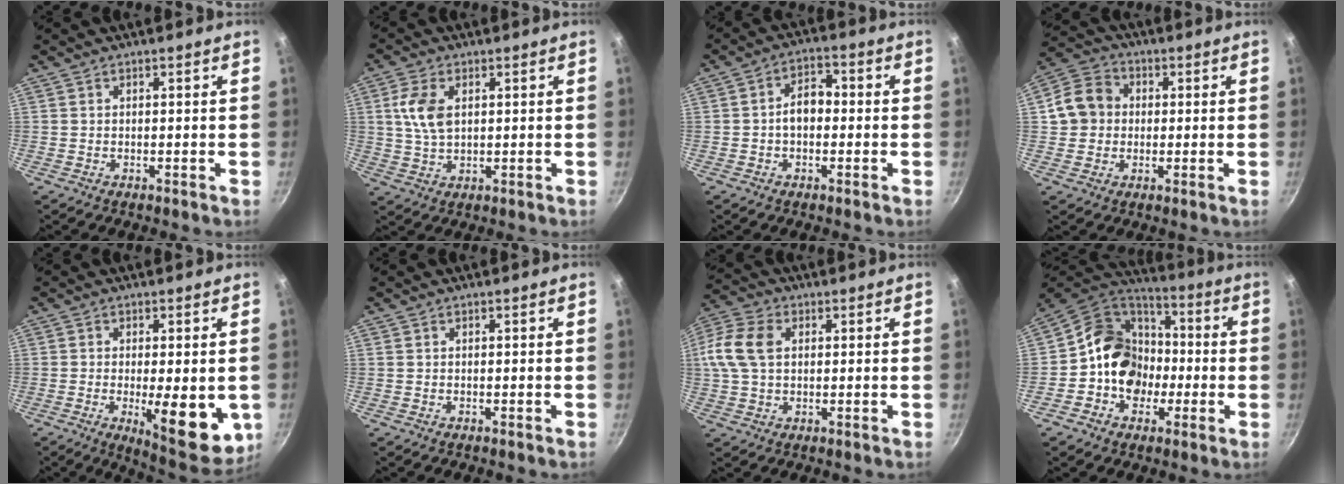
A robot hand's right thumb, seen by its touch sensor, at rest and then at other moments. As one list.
[{"total": 7.0, "force": [1.5, 4.1, 5.5], "torque": [-0.106, -0.001, 0.028]}, {"total": 5.7, "force": [-0.6, 3.9, 4.1], "torque": [-0.036, 0.024, -0.017]}, {"total": 8.8, "force": [0.6, 7.9, 4.0], "torque": [-0.041, 0.016, -0.007]}, {"total": 12.8, "force": [-2.3, 4.5, 11.7], "torque": [-0.134, -0.011, -0.019]}, {"total": 0.0}, {"total": 14.4, "force": [2.6, 10.3, 9.8], "torque": [-0.222, 0.031, 0.039]}, {"total": 15.8, "force": [-1.9, 13.5, 7.9], "torque": [-0.088, 0.043, -0.047]}]